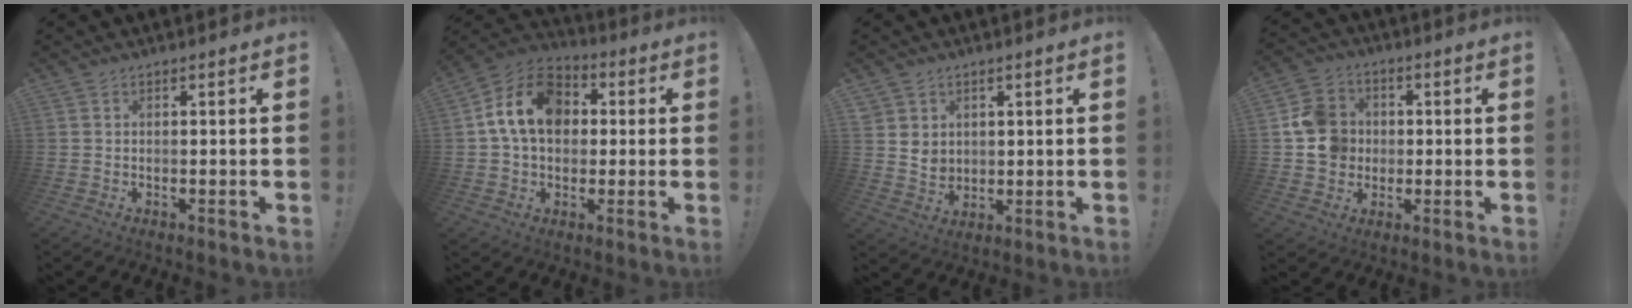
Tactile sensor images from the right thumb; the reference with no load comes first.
{"total": 15.7, "force": [3.4, 11.6, 9.9], "torque": [-0.160, 0.013, 0.068]}
{"total": 5.3, "force": [2.9, 4.3, 0.9], "torque": [-0.018, -0.021, 0.059]}
{"total": 11.4, "force": [0.4, 10.7, 4.0], "torque": [-0.055, 0.008, 0.014]}